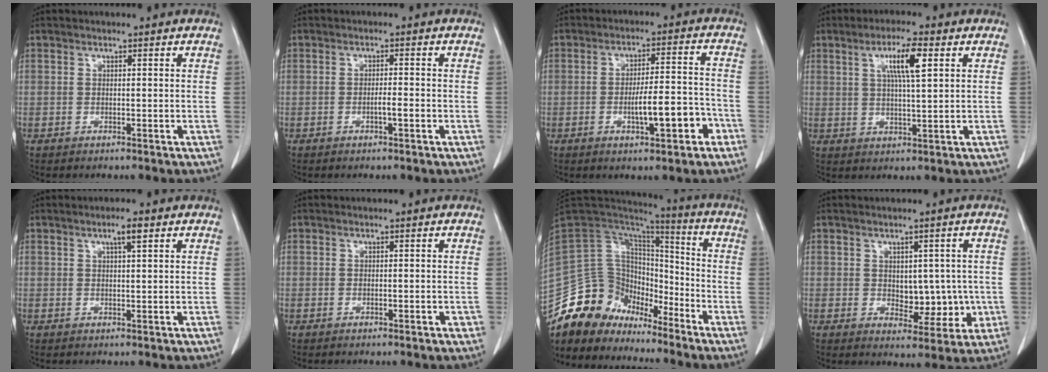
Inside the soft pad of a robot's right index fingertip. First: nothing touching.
{"total": 2.3, "force": [-0.8, 0.4, 2.1], "torque": [-0.040, 0.002, -0.012]}
{"total": 8.8, "force": [-3.5, 2.0, 7.9], "torque": [-0.127, 0.017, -0.046]}
{"total": 7.3, "force": [2.7, 1.0, 6.7], "torque": [-0.122, 0.006, 0.048]}
{"total": 2.8, "force": [1.5, 0.5, 2.3], "torque": [-0.041, 0.002, 0.026]}
{"total": 1.3, "force": [-0.3, 0.6, 1.1], "torque": [-0.025, 0.004, 0.000]}
{"total": 17.6, "force": [-14.2, 9.2, 4.8], "torque": [-0.099, 0.060, -0.252]}
{"total": 7.6, "force": [-0.1, 4.8, 5.9], "torque": [-0.068, 0.011, 0.015]}